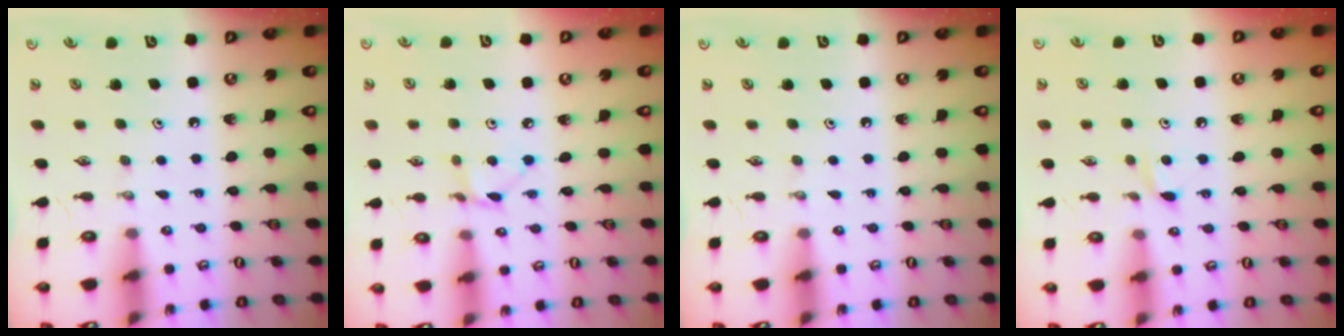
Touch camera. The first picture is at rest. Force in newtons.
{"total": 2.6, "press": 2.6, "slide": 0.3}
{"total": 0.0}
{"total": 4.5, "press": 4.5, "slide": 0.7}